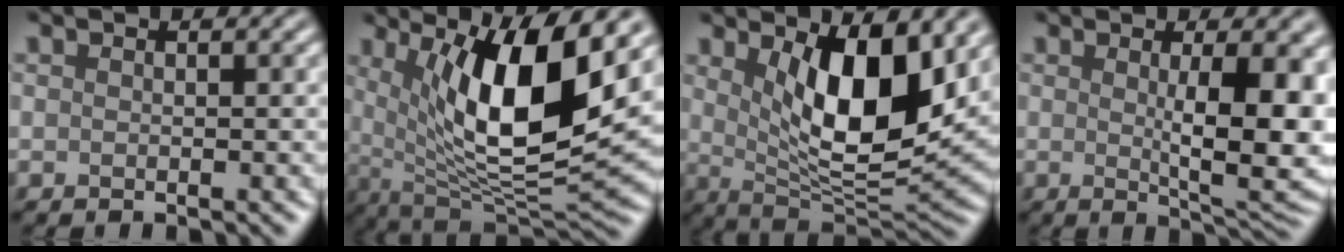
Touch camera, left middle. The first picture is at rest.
{"total": 11.9, "force": [3.6, 3.6, 10.7], "torque": [-0.171, -0.011, 0.069]}
{"total": 9.4, "force": [2.7, 3.6, 8.3], "torque": [-0.137, -0.023, 0.049]}
{"total": 8.2, "force": [0.7, 2.1, 7.8], "torque": [-0.108, -0.009, 0.020]}